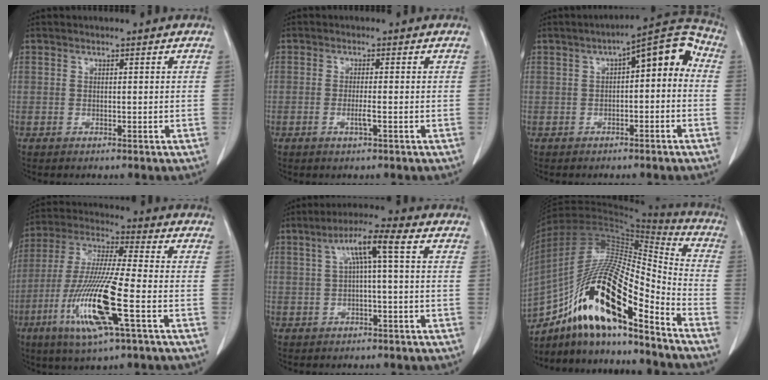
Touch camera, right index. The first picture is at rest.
{"total": 1.9, "force": [-0.7, 0.0, 1.7], "torque": [-0.035, -0.003, -0.012]}
{"total": 9.2, "force": [0.6, 3.1, 8.7], "torque": [-0.116, 0.045, 0.005]}
{"total": 15.9, "force": [-5.5, 0.7, 14.9], "torque": [-0.310, -0.020, -0.105]}
{"total": 6.5, "force": [1.4, 0.1, 6.3], "torque": [-0.113, 0.025, 0.024]}
{"total": 22.4, "force": [-14.0, 4.0, 16.9], "torque": [-0.326, -0.005, -0.247]}